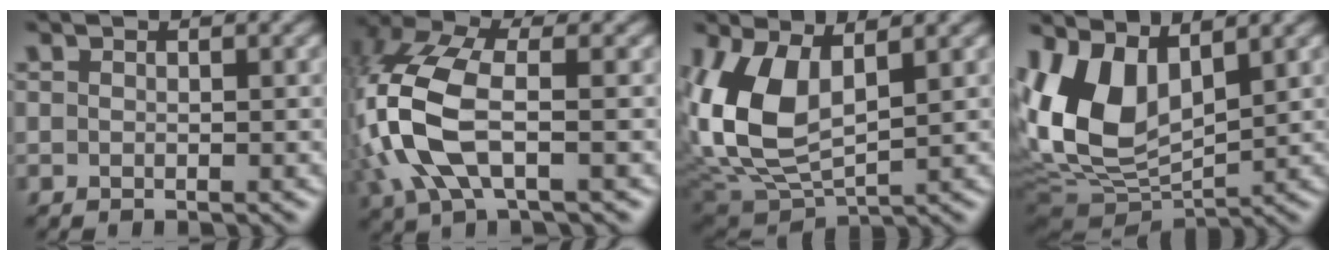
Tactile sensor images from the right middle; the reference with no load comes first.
{"total": 9.2, "force": [-1.2, 4.3, 8.0], "torque": [-0.208, 0.013, -0.035]}
{"total": 8.7, "force": [2.2, 4.8, 7.0], "torque": [-0.180, -0.004, 0.043]}
{"total": 10.4, "force": [2.1, 6.1, 8.1], "torque": [-0.175, -0.004, 0.035]}